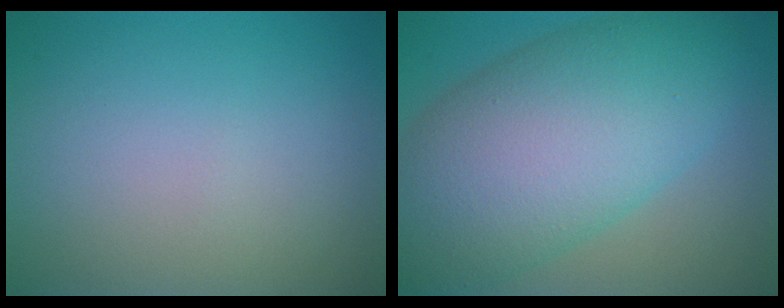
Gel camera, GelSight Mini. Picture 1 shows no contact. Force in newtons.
{"total": 12.6, "press": 12.6, "slide": 0.5}